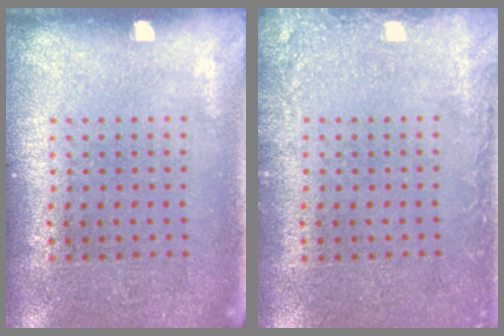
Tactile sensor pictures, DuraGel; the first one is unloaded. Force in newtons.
{"total": 1.6, "press": 1.6, "slide": 0.3}